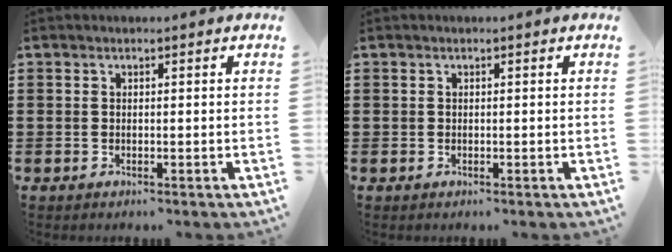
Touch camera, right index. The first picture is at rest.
{"total": 0.0}